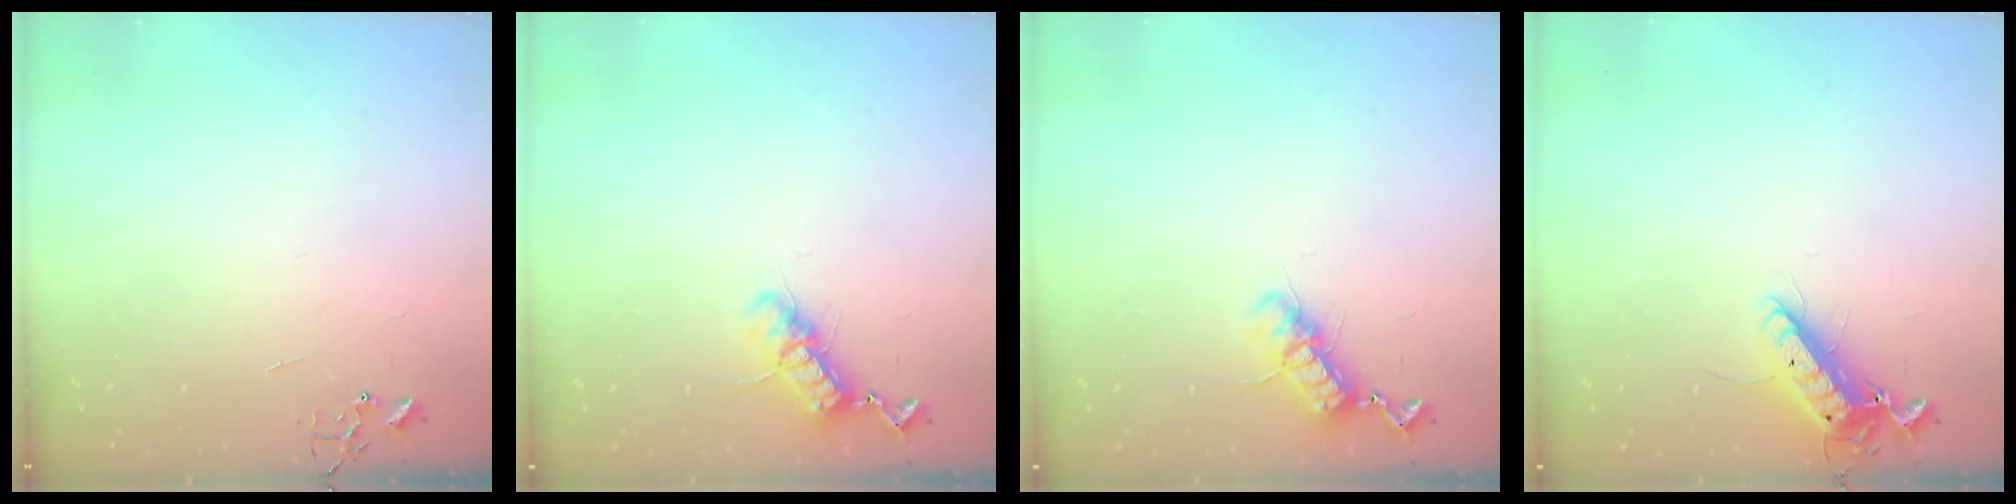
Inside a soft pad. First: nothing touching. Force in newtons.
{"total": 11.0, "press": 10.9, "slide": 1.1}
{"total": 11.0, "press": 10.9, "slide": 1.1}
{"total": 12.3, "press": 12.2, "slide": 1.7}